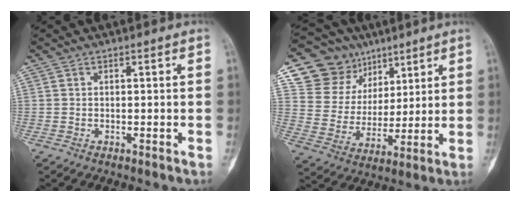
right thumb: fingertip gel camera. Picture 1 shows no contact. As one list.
[{"total": 15.0, "force": [8.7, 11.8, 3.1], "torque": [-0.014, -0.027, 0.167]}]